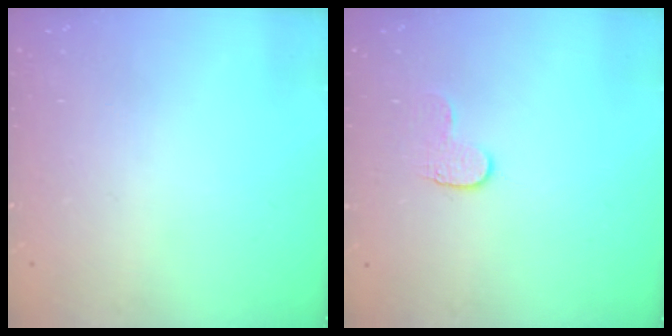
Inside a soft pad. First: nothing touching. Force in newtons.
{"total": 5.8, "press": 5.8, "slide": 0.5}